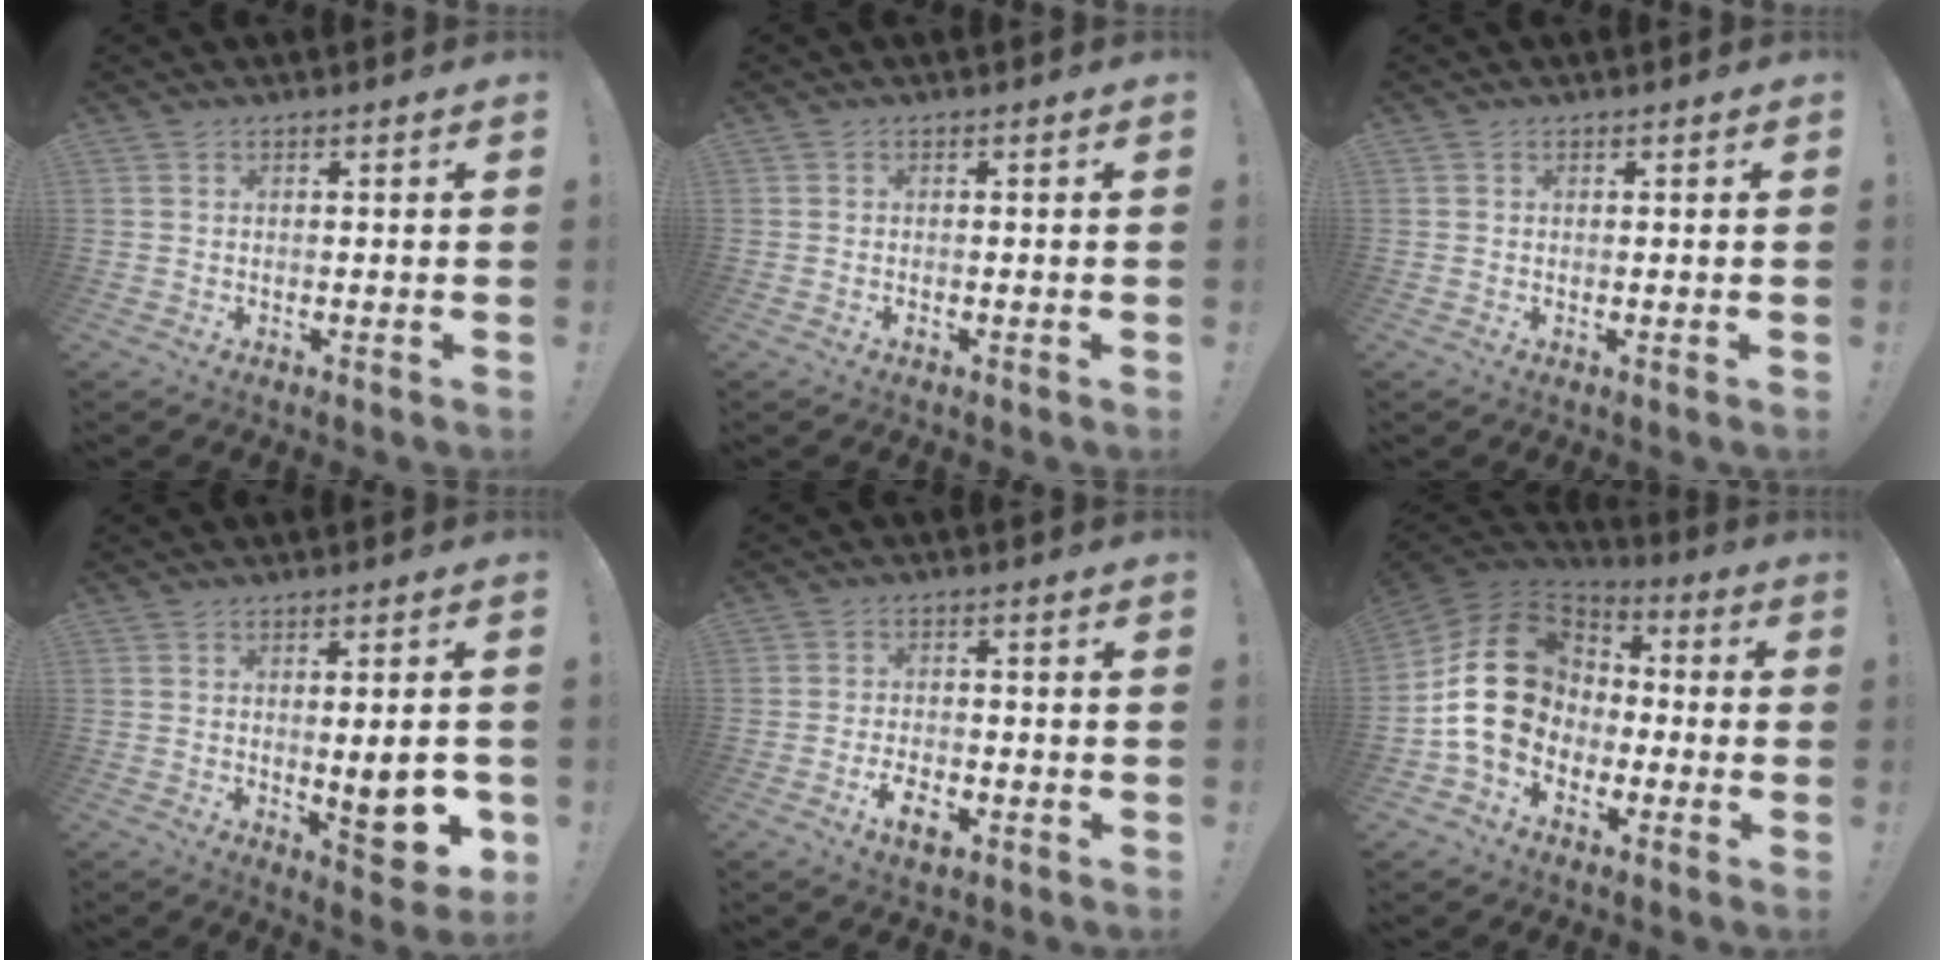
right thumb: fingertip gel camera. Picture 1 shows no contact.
{"total": 0.7, "force": [-0.6, 0.3, 0.0], "torque": [-0.007, 0.004, -0.009]}
{"total": 0.0}
{"total": 11.0, "force": [-1.2, 3.3, 10.4], "torque": [-0.126, -0.005, -0.013]}
{"total": 5.7, "force": [-3.3, 2.9, 3.7], "torque": [-0.054, 0.007, -0.058]}
{"total": 20.9, "force": [-0.7, 16.6, 12.6], "torque": [-0.225, 0.022, 0.009]}